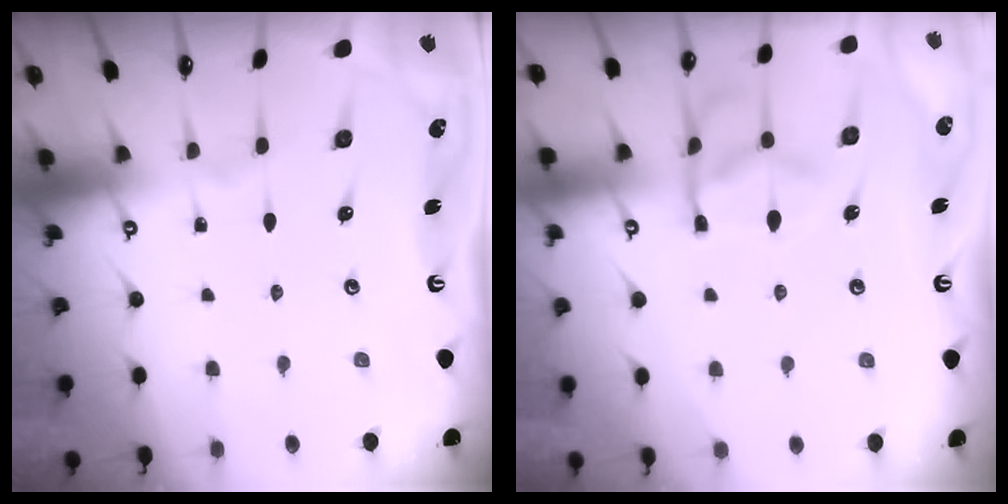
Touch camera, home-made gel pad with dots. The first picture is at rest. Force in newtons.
{"total": 9.0, "press": 8.9, "slide": 1.6}